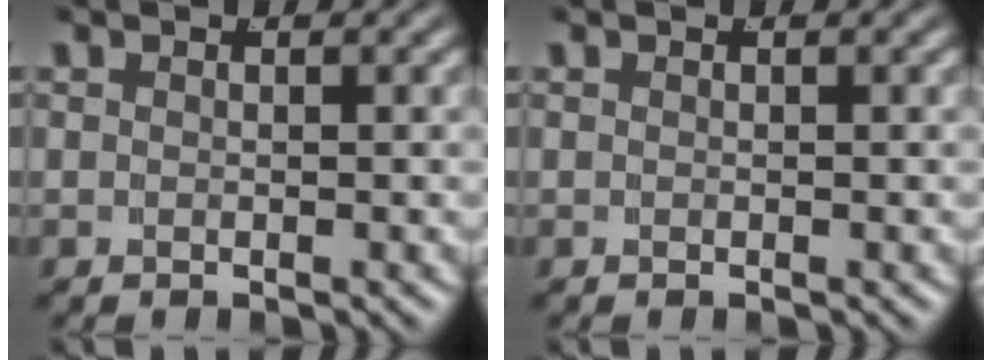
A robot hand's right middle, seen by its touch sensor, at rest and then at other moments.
{"total": 0.0}